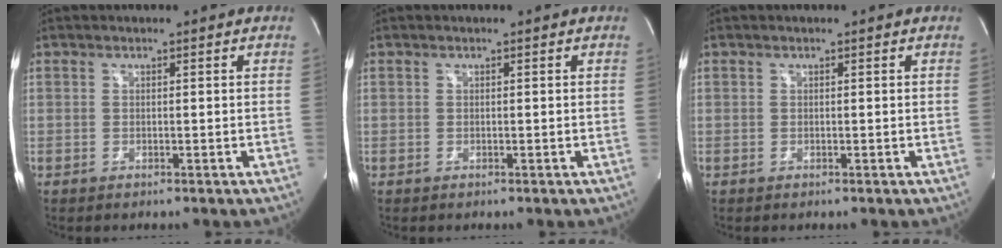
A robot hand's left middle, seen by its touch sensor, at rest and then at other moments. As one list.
[{"total": 0.0}, {"total": 0.0}]